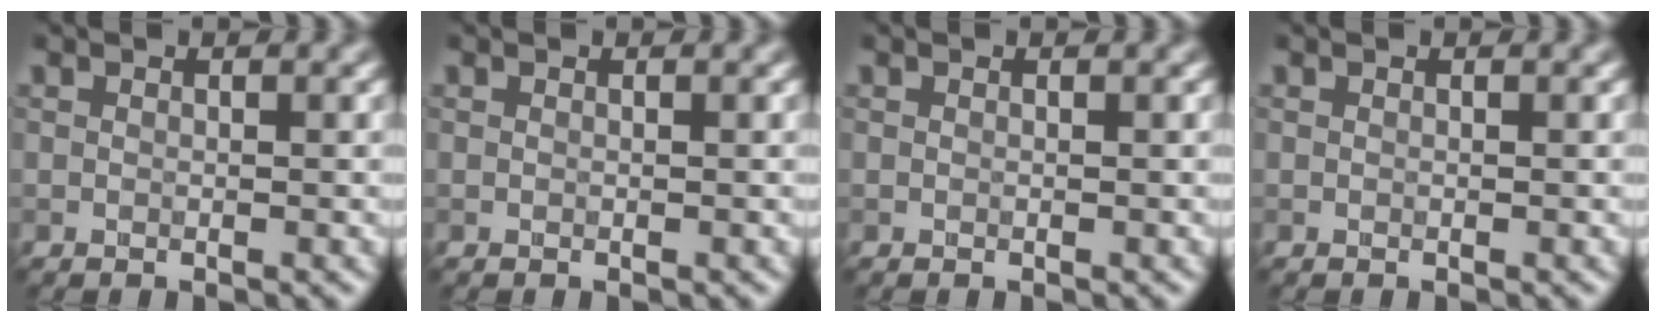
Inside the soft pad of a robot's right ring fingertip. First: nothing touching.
{"total": 0.0}
{"total": 0.0}
{"total": 0.0}